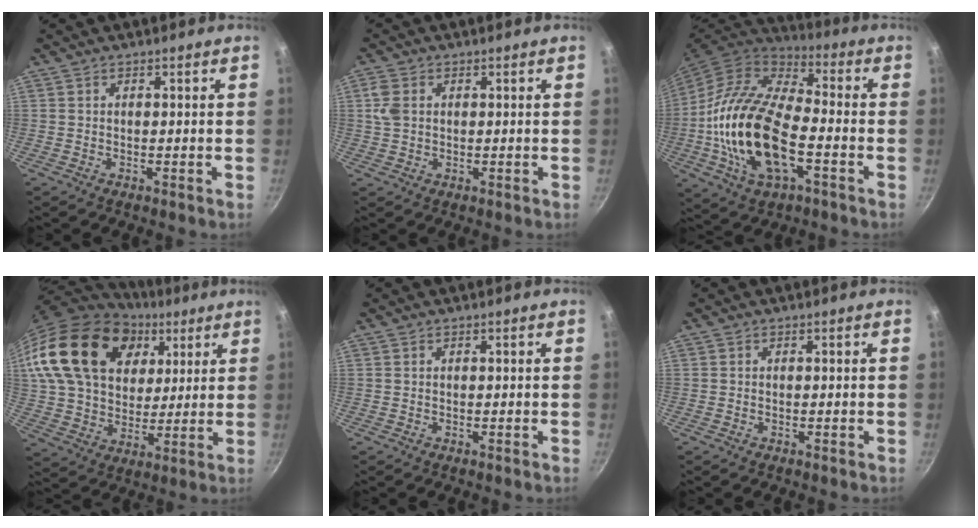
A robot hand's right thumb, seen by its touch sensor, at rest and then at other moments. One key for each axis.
{"total": 3.7, "fx": 0.8, "fy": 2.8, "fz": 2.4, "tx": -0.049, "ty": 0.003, "tz": 0.013}
{"total": 22.0, "fx": -4.4, "fy": 10.9, "fz": 18.6, "tx": -0.355, "ty": 0.025, "tz": -0.090}
{"total": 27.8, "fx": 11.4, "fy": 19.3, "fz": 16.4, "tx": -0.298, "ty": -0.003, "tz": 0.205}
{"total": 0.0}
{"total": 0.0}